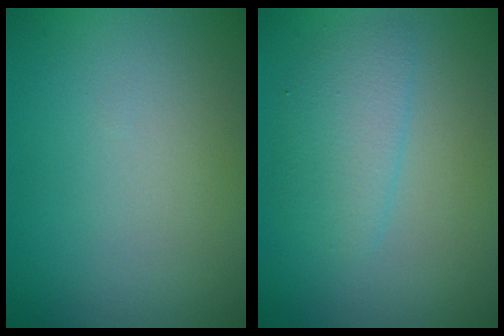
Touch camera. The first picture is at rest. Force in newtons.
{"total": 2.8, "press": 2.8, "slide": 0.1}